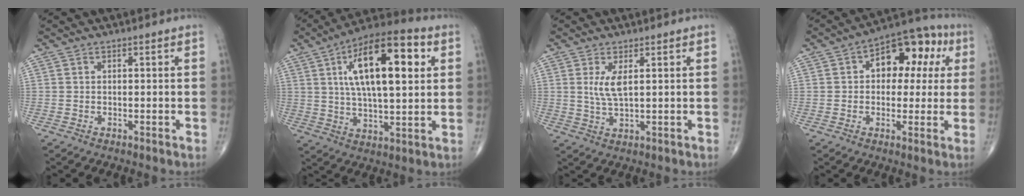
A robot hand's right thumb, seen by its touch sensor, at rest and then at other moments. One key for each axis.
{"total": 19.8, "fx": 5.7, "fy": 7.8, "fz": 17.3, "tx": -0.268, "ty": 0.005, "tz": 0.086}
{"total": 4.0, "fx": 1.2, "fy": 1.2, "fz": 3.7, "tx": -0.079, "ty": -0.012, "tz": 0.030}
{"total": 13.8, "fx": 3.3, "fy": 8.6, "fz": 10.2, "tx": -0.087, "ty": 0.030, "tz": 0.038}